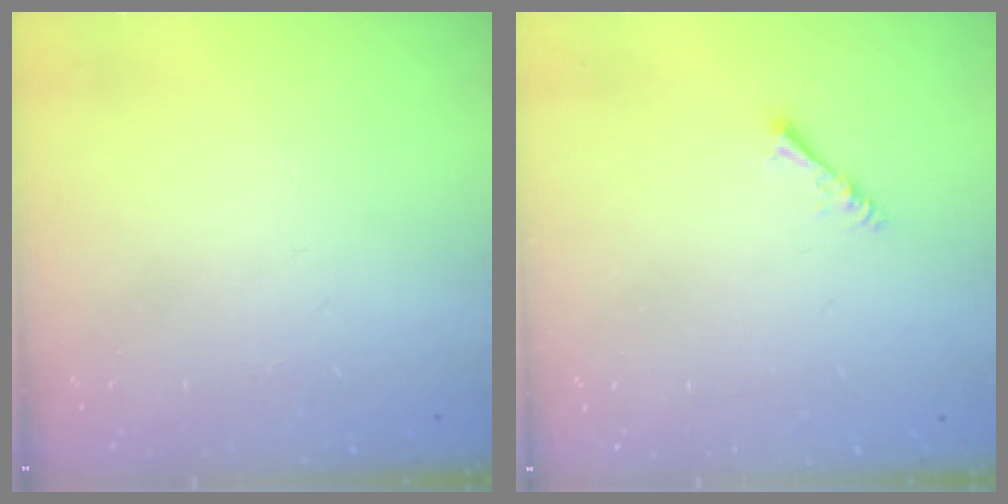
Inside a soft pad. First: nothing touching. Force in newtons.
{"total": 1.4, "press": 1.4, "slide": 0.3}